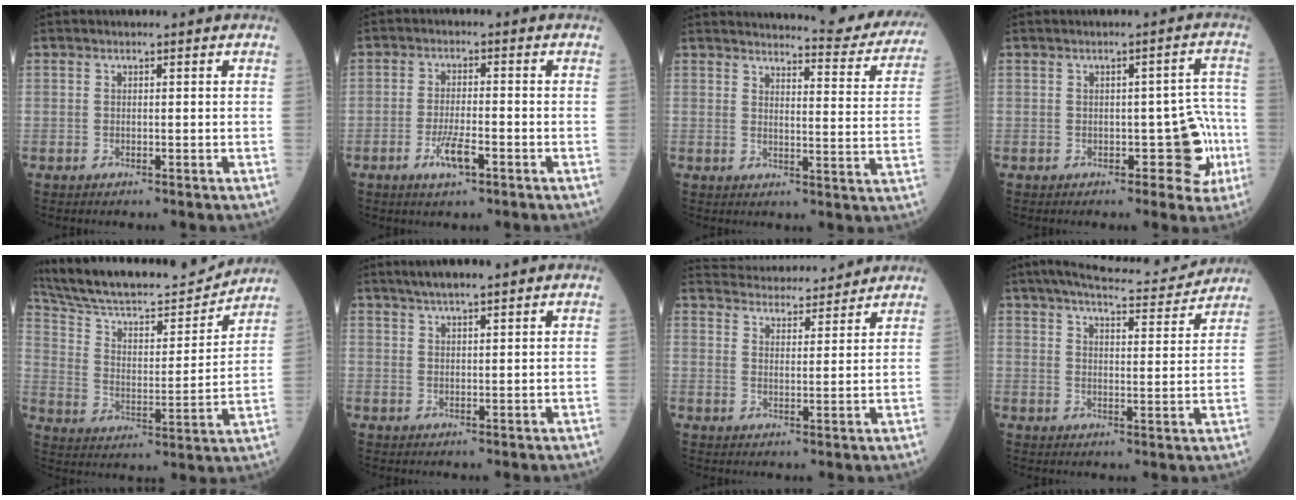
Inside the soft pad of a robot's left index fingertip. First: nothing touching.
{"total": 4.6, "force": [-2.3, 0.9, 3.8], "torque": [-0.080, -0.002, -0.038]}
{"total": 15.4, "force": [14.8, 1.2, 4.1], "torque": [-0.040, -0.077, 0.156]}
{"total": 5.8, "force": [-1.8, 3.0, 4.7], "torque": [-0.042, 0.024, -0.012]}
{"total": 21.0, "force": [19.6, 2.5, 7.1], "torque": [-0.126, -0.001, 0.310]}
{"total": 5.1, "force": [4.0, 0.4, 3.0], "torque": [-0.054, 0.023, 0.074]}
{"total": 15.5, "force": [14.9, 2.6, 3.7], "torque": [-0.060, 0.031, 0.218]}
{"total": 13.8, "force": [12.6, 1.8, 5.4], "torque": [-0.084, 0.008, 0.171]}